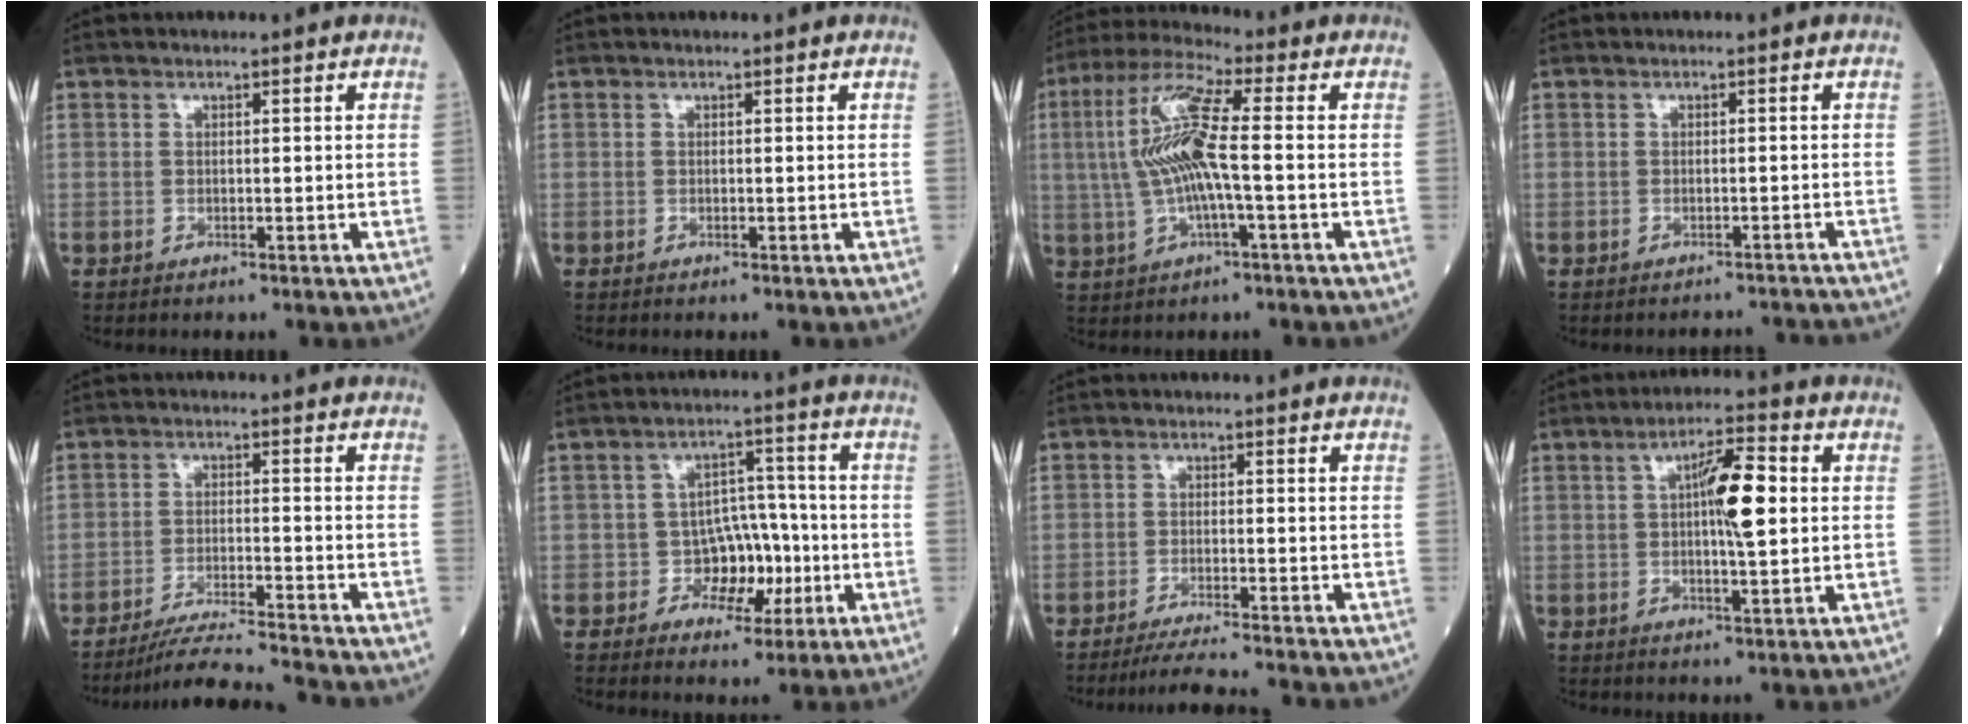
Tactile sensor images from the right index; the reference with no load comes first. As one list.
[{"total": 0.0}, {"total": 11.4, "force": [0.1, 1.3, 11.4], "torque": [-0.241, 0.017, -0.002]}, {"total": 4.2, "force": [-4.2, 0.6, 0.1], "torque": [0.003, 0.001, -0.044]}, {"total": 11.6, "force": [-10.9, -1.4, 3.6], "torque": [-0.055, -0.018, -0.180]}, {"total": 6.5, "force": [-1.9, 4.8, 4.0], "torque": [-0.047, 0.020, -0.028]}, {"total": 9.0, "force": [-8.2, -0.5, 3.7], "torque": [-0.043, -0.018, -0.125]}, {"total": 7.9, "force": [1.0, 1.2, 7.8], "torque": [-0.127, 0.012, 0.014]}]